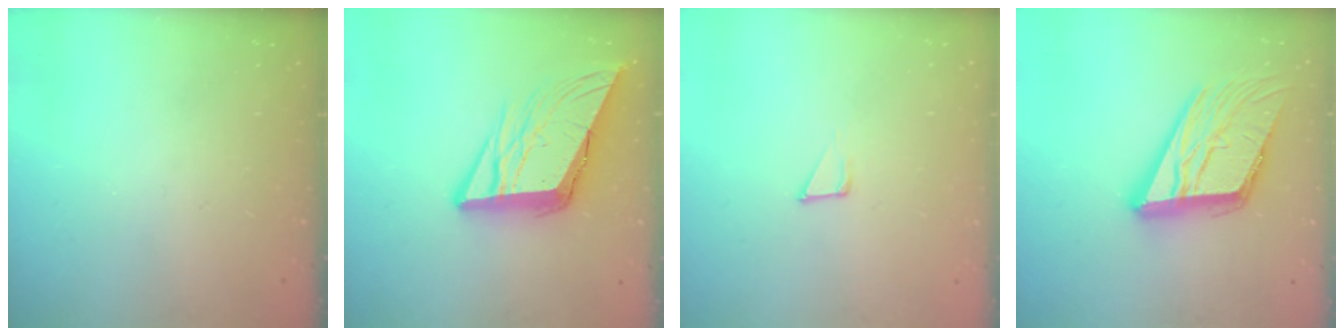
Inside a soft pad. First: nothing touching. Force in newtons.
{"total": 12.9, "press": 12.7, "slide": 2.0}
{"total": 4.8, "press": 4.8, "slide": 0.4}
{"total": 19.1, "press": 18.9, "slide": 2.6}